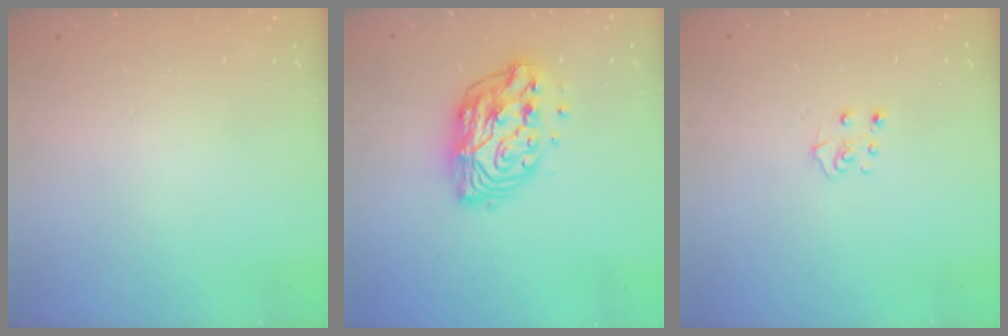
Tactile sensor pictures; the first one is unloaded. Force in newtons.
{"total": 12.5, "press": 12.5, "slide": 1.1}
{"total": 5.1, "press": 5.1, "slide": 0.4}